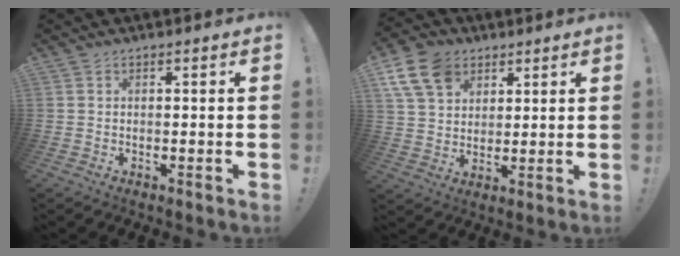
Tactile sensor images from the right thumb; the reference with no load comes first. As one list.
[{"total": 13.0, "force": [6.5, 9.3, 6.4], "torque": [-0.113, -0.029, 0.127]}]